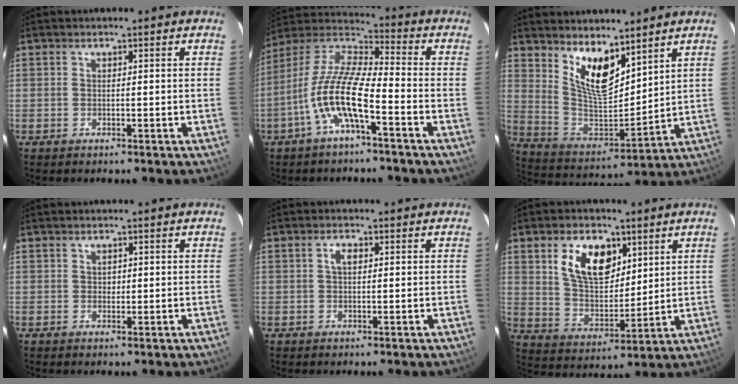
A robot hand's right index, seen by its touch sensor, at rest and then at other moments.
{"total": 12.7, "force": [-5.3, 2.7, 11.2], "torque": [-0.228, 0.002, -0.108]}
{"total": 11.8, "force": [7.6, 4.4, 7.9], "torque": [-0.144, -0.014, 0.156]}
{"total": 1.1, "force": [0.2, 1.0, 0.2], "torque": [0.001, 0.003, 0.004]}
{"total": 2.0, "force": [0.5, 1.0, 1.7], "torque": [-0.032, 0.006, 0.007]}
{"total": 12.2, "force": [5.4, 7.1, 8.4], "torque": [-0.151, 0.011, 0.108]}